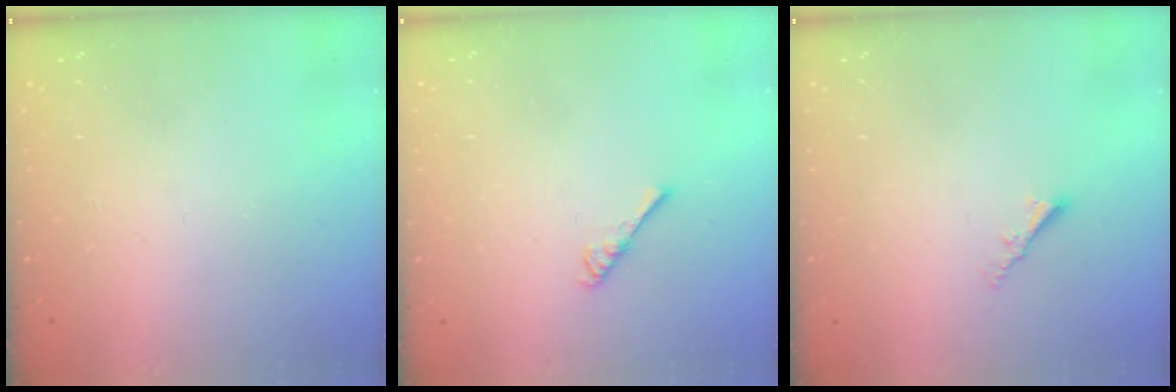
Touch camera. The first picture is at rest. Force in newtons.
{"total": 2.7, "press": 2.6, "slide": 0.4}
{"total": 2.2, "press": 2.2, "slide": 0.4}